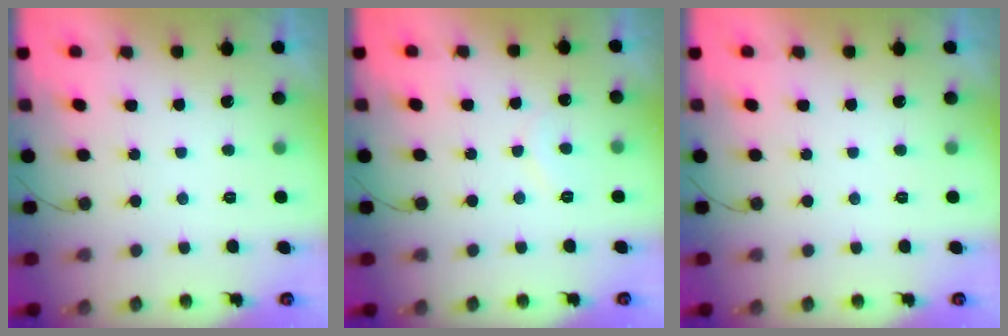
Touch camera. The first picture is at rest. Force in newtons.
{"total": 5.6, "press": 5.6, "slide": 0.5}
{"total": 0.0}